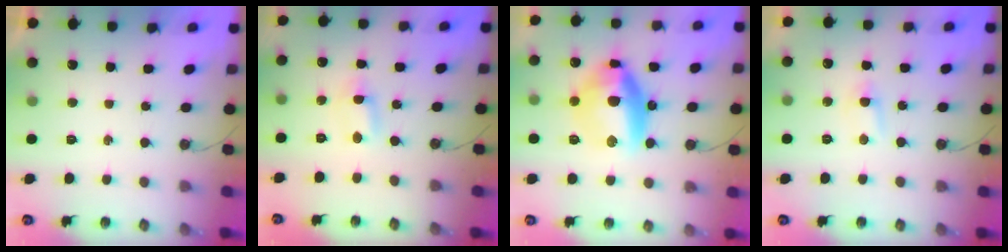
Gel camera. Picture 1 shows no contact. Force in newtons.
{"total": 1.1, "press": 0.9, "slide": 0.7}
{"total": 15.4, "press": 15.2, "slide": 2.2}
{"total": 3.9, "press": 3.9, "slide": 0.5}